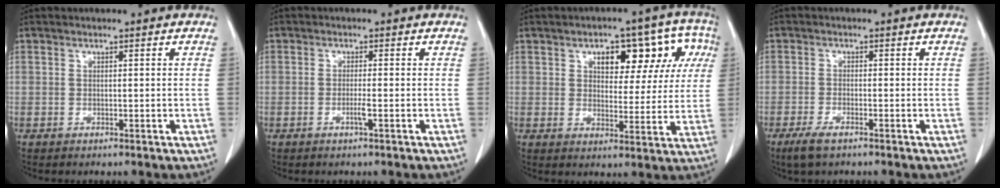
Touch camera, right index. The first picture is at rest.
{"total": 1.6, "force": [-0.6, -0.2, 1.5], "torque": [-0.029, -0.001, -0.011]}
{"total": 11.9, "force": [4.5, 5.9, 9.3], "torque": [-0.103, 0.039, 0.061]}
{"total": 3.4, "force": [-2.3, 0.8, 2.4], "torque": [-0.058, -0.007, -0.039]}